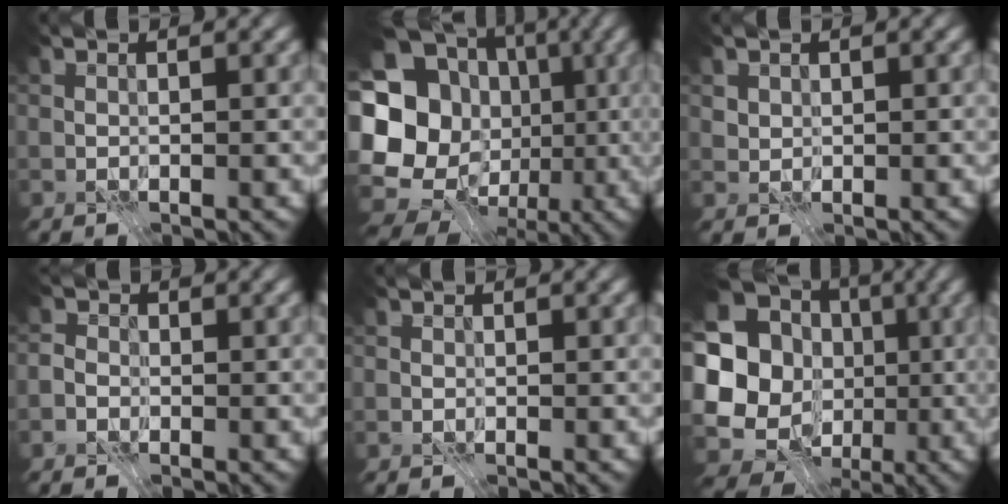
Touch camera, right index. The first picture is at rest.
{"total": 19.7, "force": [-2.4, 17.0, 9.8], "torque": [-0.204, 0.021, -0.055]}
{"total": 1.1, "force": [0.6, 0.9, 0.4], "torque": [-0.013, -0.007, 0.020]}
{"total": 2.5, "force": [-0.6, 2.2, 0.9], "torque": [0.009, 0.013, -0.040]}
{"total": 0.5, "force": [-0.2, 0.5, 0.1], "torque": [0.001, -0.002, -0.006]}
{"total": 17.6, "force": [-1.8, 16.3, 6.6], "torque": [-0.159, 0.007, -0.043]}